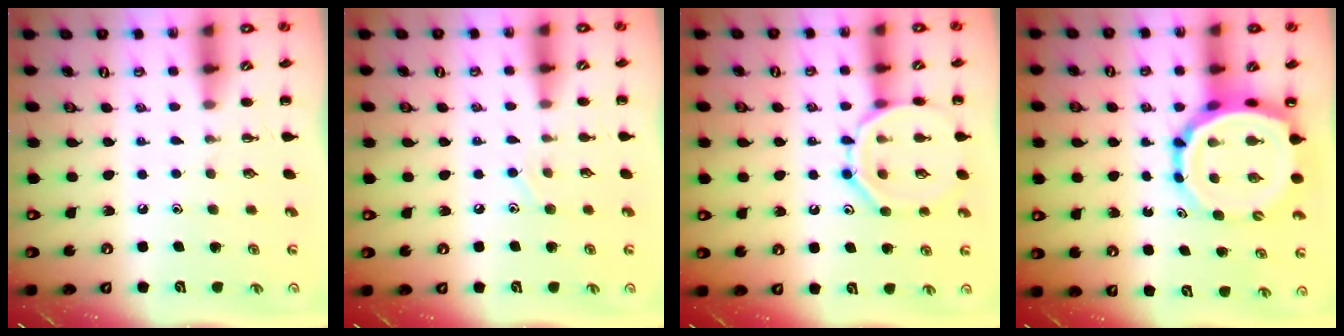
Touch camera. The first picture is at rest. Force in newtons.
{"total": 7.0, "press": 6.7, "slide": 2.0}
{"total": 12.4, "press": 12.3, "slide": 1.1}
{"total": 10.8, "press": 10.4, "slide": 3.0}